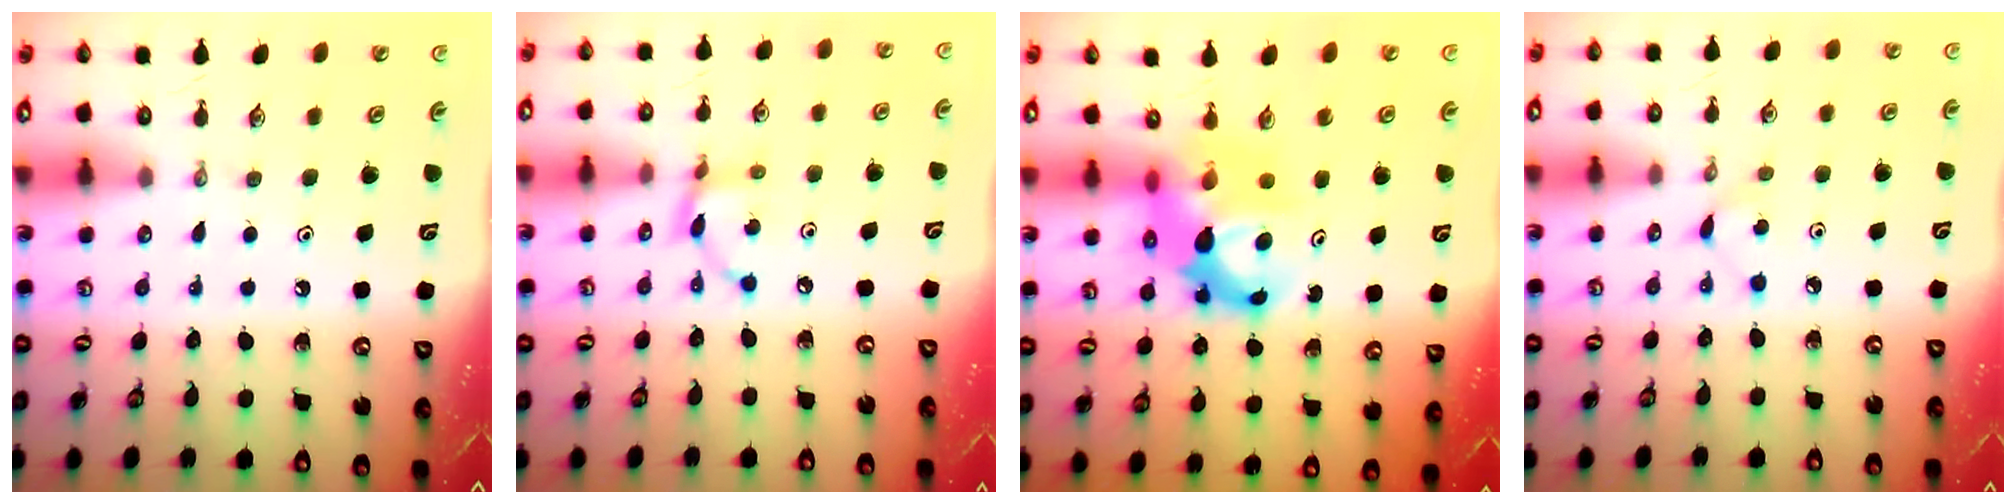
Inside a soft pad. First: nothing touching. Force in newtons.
{"total": 6.8, "press": 6.8, "slide": 0.2}
{"total": 9.2, "press": 9.2, "slide": 0.4}
{"total": 3.3, "press": 3.3, "slide": 0.5}